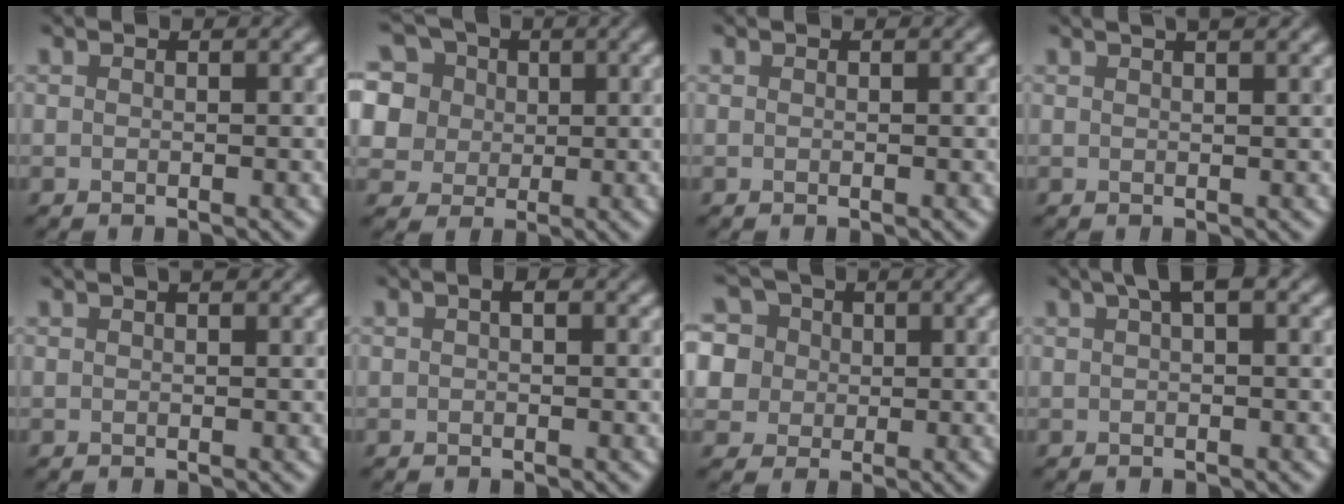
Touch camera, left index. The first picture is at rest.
{"total": 13.8, "force": [6.6, 10.2, 6.6], "torque": [-0.155, 0.050, 0.096]}
{"total": 0.0}
{"total": 4.4, "force": [2.8, 1.9, 2.9], "torque": [-0.007, 0.027, 0.006]}
{"total": 1.7, "force": [1.2, 0.5, 1.1], "torque": [-0.010, -0.001, 0.007]}
{"total": 0.6, "force": [0.2, 0.3, 0.6], "torque": [-0.010, 0.003, 0.002]}
{"total": 10.8, "force": [5.0, 8.3, 4.9], "torque": [-0.107, 0.040, 0.059]}
{"total": 2.2, "force": [1.1, 0.5, 1.8], "torque": [-0.024, 0.009, 0.019]}